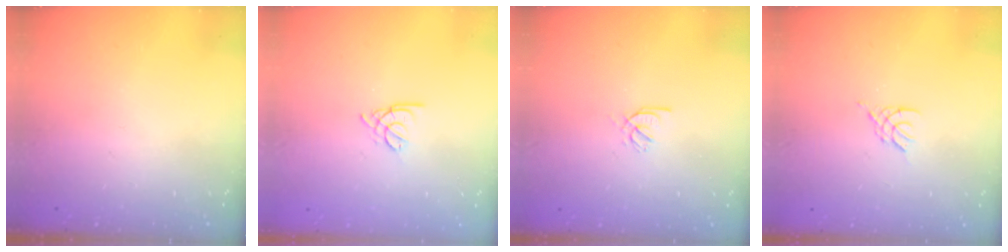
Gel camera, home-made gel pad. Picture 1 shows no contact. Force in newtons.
{"total": 2.2, "press": 2.2, "slide": 0.5}
{"total": 2.1, "press": 2.1, "slide": 0.2}
{"total": 2.4, "press": 2.3, "slide": 0.5}